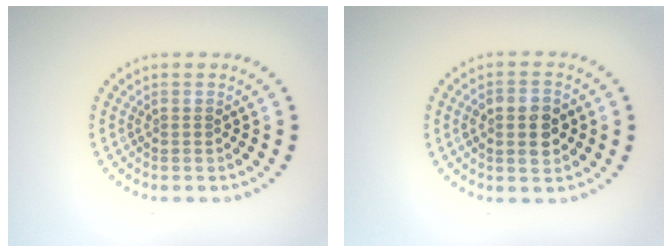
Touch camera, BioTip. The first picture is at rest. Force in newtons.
{"total": 3.8, "press": 3.8, "slide": 0.1}